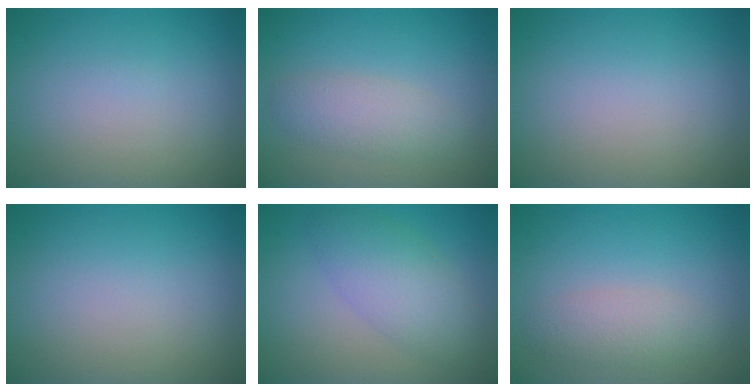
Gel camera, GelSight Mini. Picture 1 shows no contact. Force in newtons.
{"total": 2.8, "press": 2.8, "slide": 0.1}
{"total": 0.0}
{"total": 0.0}
{"total": 4.5, "press": 4.5, "slide": 0.1}
{"total": 2.4, "press": 2.4, "slide": 0.2}